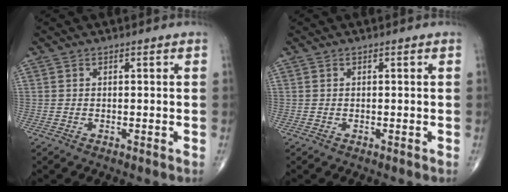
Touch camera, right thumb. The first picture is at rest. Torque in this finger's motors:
{"motor_torque": [0.02, -0.01, 0.11, 0.03, 0.01]}